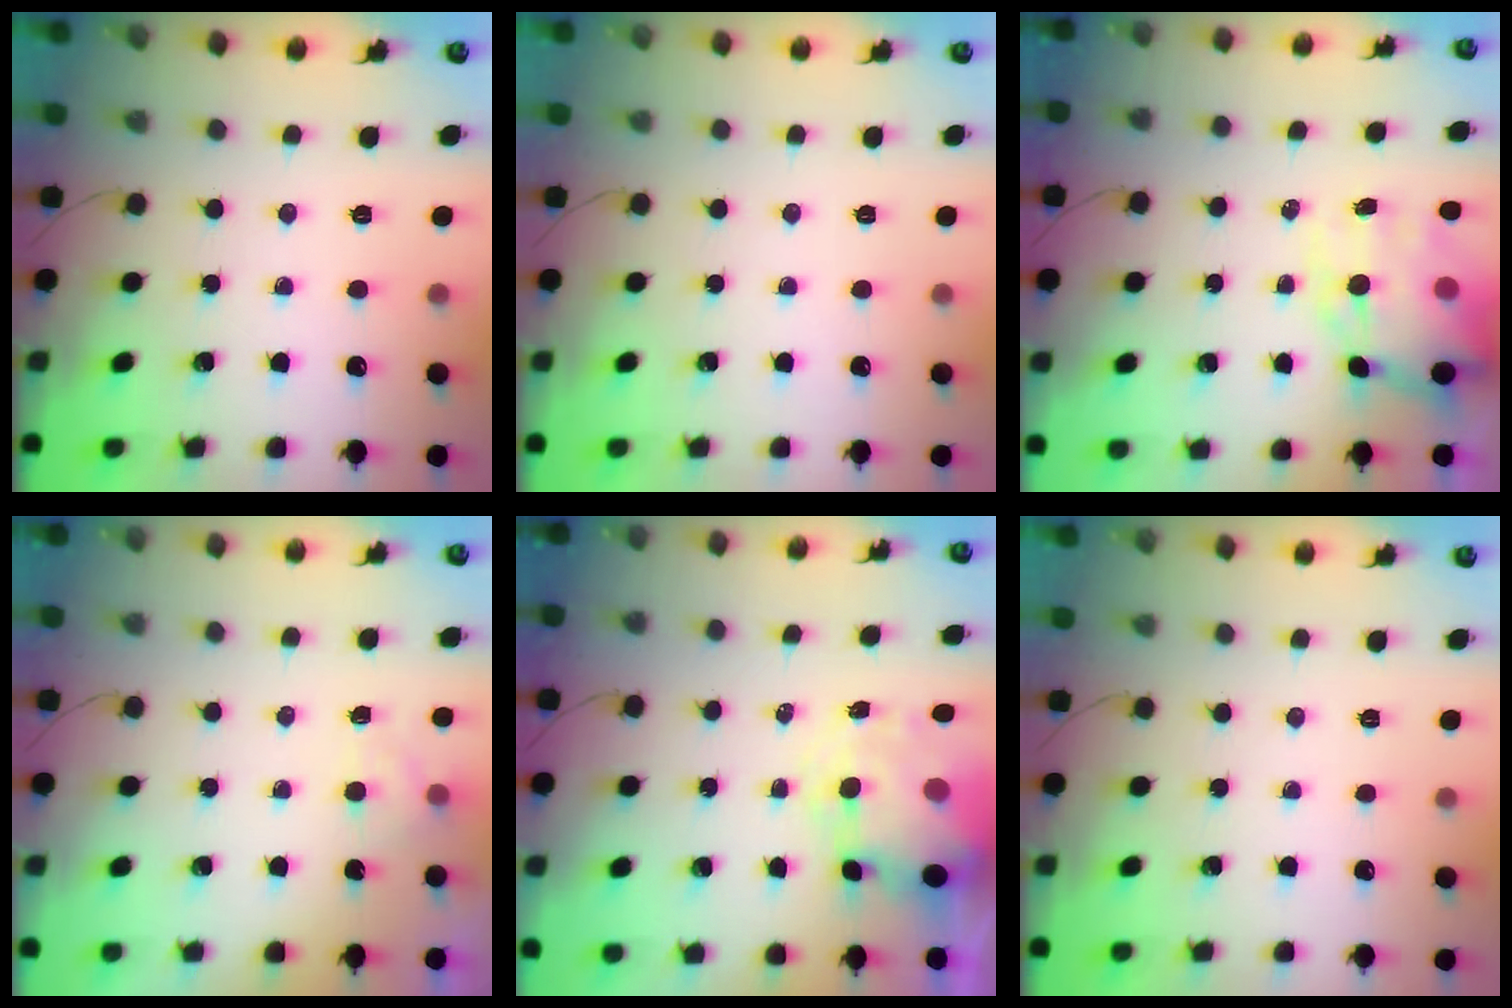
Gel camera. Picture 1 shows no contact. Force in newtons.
{"total": 0.0}
{"total": 12.7, "press": 12.2, "slide": 3.3}
{"total": 1.3, "press": 0.7, "slide": 1.0}
{"total": 8.6, "press": 8.4, "slide": 1.9}
{"total": 0.0}